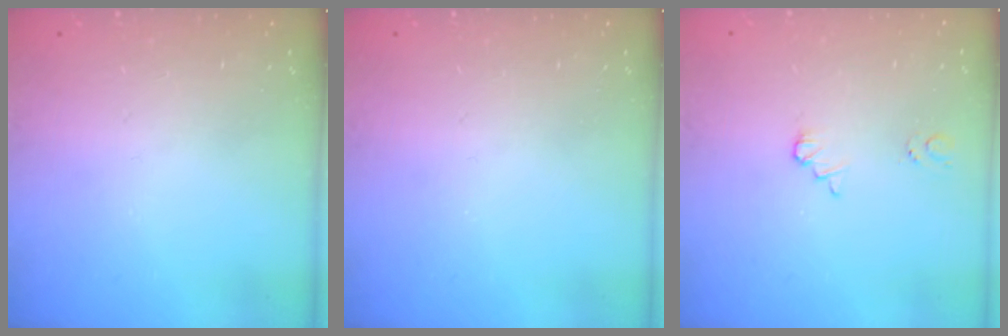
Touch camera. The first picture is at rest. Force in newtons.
{"total": 0.0}
{"total": 1.4, "press": 1.4, "slide": 0.2}